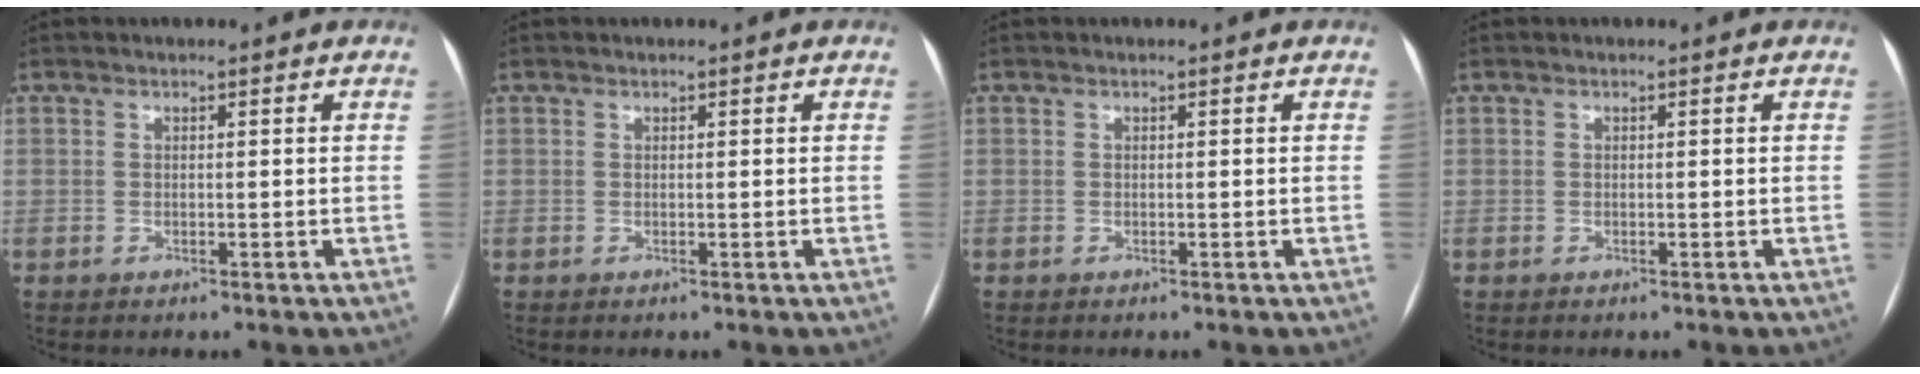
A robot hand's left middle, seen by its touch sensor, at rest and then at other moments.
{"total": 0.0}
{"total": 0.0}
{"total": 0.0}